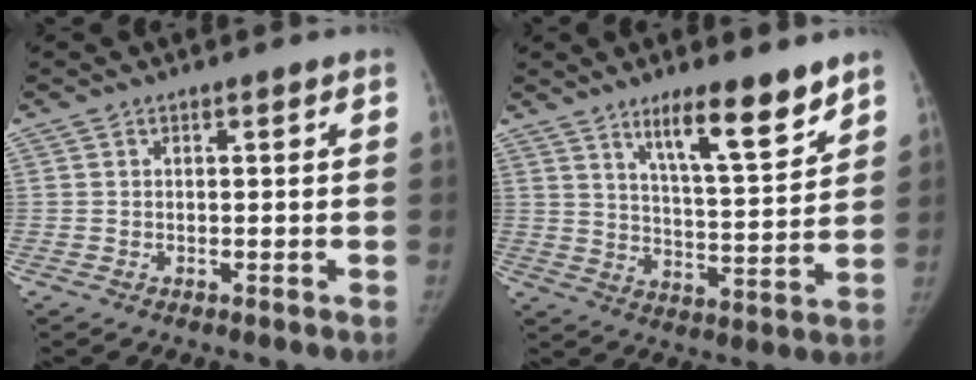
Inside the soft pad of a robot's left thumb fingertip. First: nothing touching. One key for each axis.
{"total": 12.6, "fx": 8.6, "fy": 2.6, "fz": 8.8, "tx": -0.122, "ty": -0.058, "tz": 0.145}